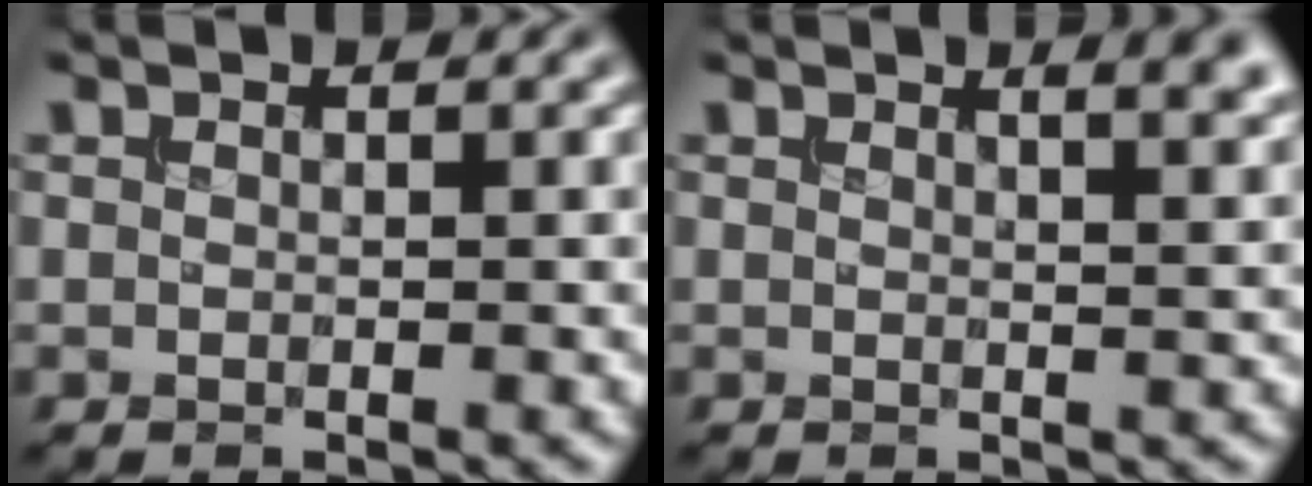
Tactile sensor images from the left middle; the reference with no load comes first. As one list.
[{"total": 4.3, "force": [2.6, 1.7, 2.9], "torque": [-0.011, 0.023, 0.011]}]